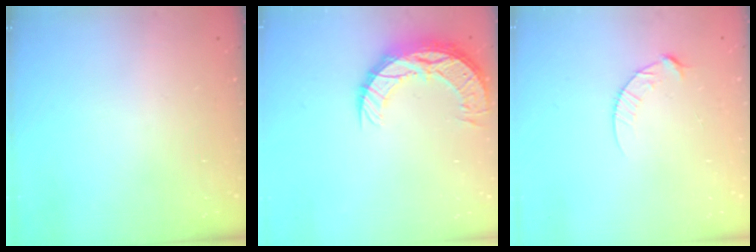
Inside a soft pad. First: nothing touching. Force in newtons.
{"total": 12.2, "press": 12.2, "slide": 0.8}
{"total": 6.6, "press": 6.6, "slide": 0.7}